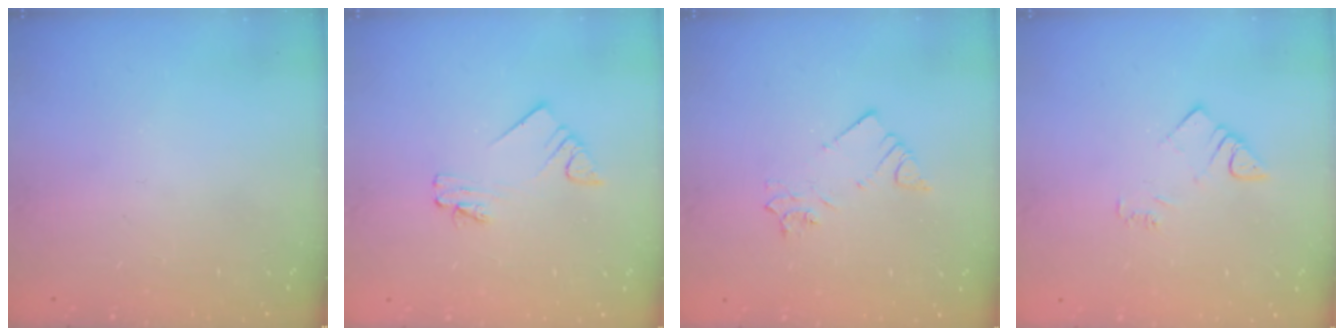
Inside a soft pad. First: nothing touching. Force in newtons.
{"total": 1.9, "press": 1.9, "slide": 0.1}
{"total": 3.3, "press": 3.3, "slide": 0.3}
{"total": 4.5, "press": 4.5, "slide": 0.5}